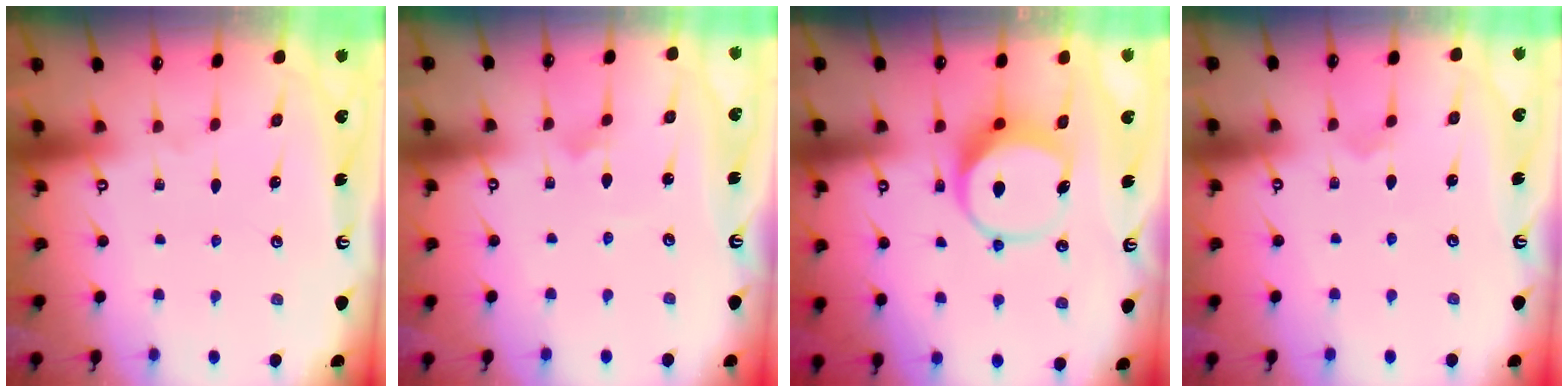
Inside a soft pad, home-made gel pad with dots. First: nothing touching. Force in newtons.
{"total": 2.3, "press": 2.3, "slide": 0.1}
{"total": 9.2, "press": 9.2, "slide": 0.9}
{"total": 2.7, "press": 2.6, "slide": 0.7}